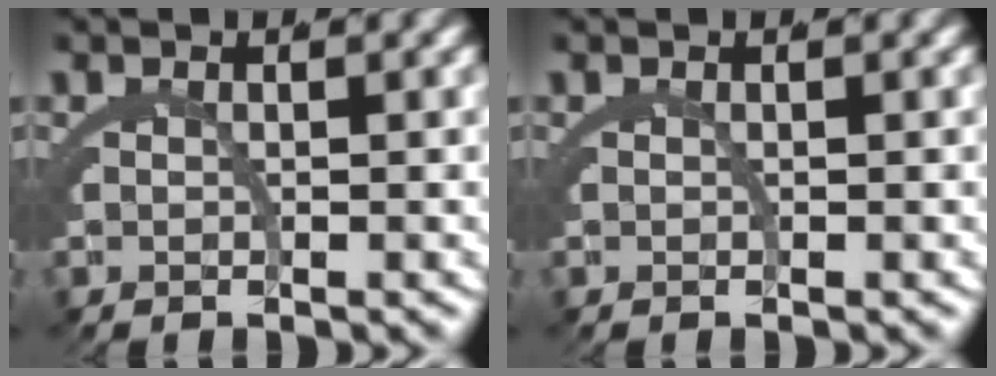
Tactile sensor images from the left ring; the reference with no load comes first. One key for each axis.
{"total": 0.0}